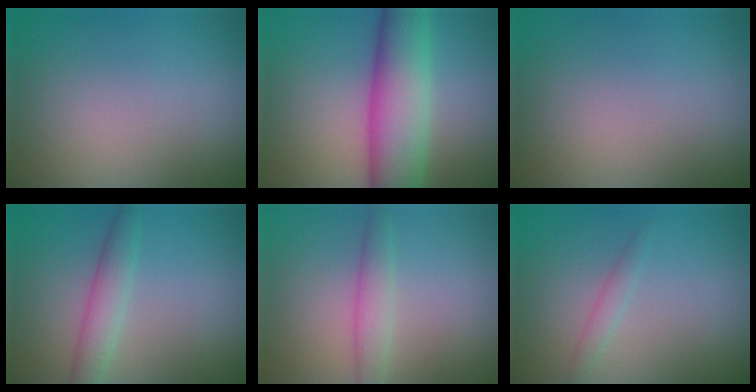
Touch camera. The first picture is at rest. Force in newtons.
{"total": 9.0, "press": 9.0, "slide": 0.2}
{"total": 0.0}
{"total": 2.7, "press": 2.7, "slide": 0.2}
{"total": 2.2, "press": 2.2, "slide": 0.1}
{"total": 1.1, "press": 1.1, "slide": 0.1}